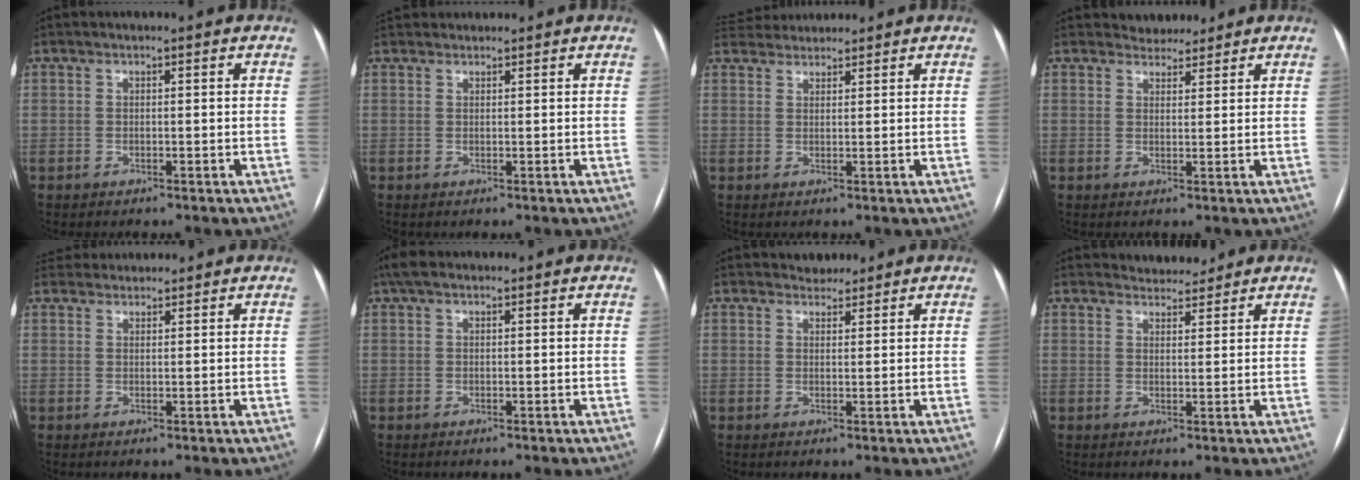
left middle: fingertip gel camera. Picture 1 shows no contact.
{"total": 3.3, "force": [3.1, 0.9, 0.5], "torque": [-0.005, 0.036, 0.051]}
{"total": 4.7, "force": [4.6, 1.1, 0.4], "torque": [-0.008, 0.034, 0.080]}
{"total": 2.9, "force": [2.6, 1.1, -0.2], "torque": [0.003, 0.006, 0.041]}
{"total": 3.2, "force": [3.1, 0.9, -0.2], "torque": [0.002, 0.029, 0.054]}
{"total": 2.6, "force": [1.7, 1.1, 1.6], "torque": [-0.036, 0.030, 0.034]}
{"total": 2.0, "force": [1.8, 0.8, -0.3], "torque": [0.003, 0.005, 0.028]}
{"total": 3.6, "force": [3.5, 0.9, -0.1], "torque": [0.001, 0.006, 0.052]}